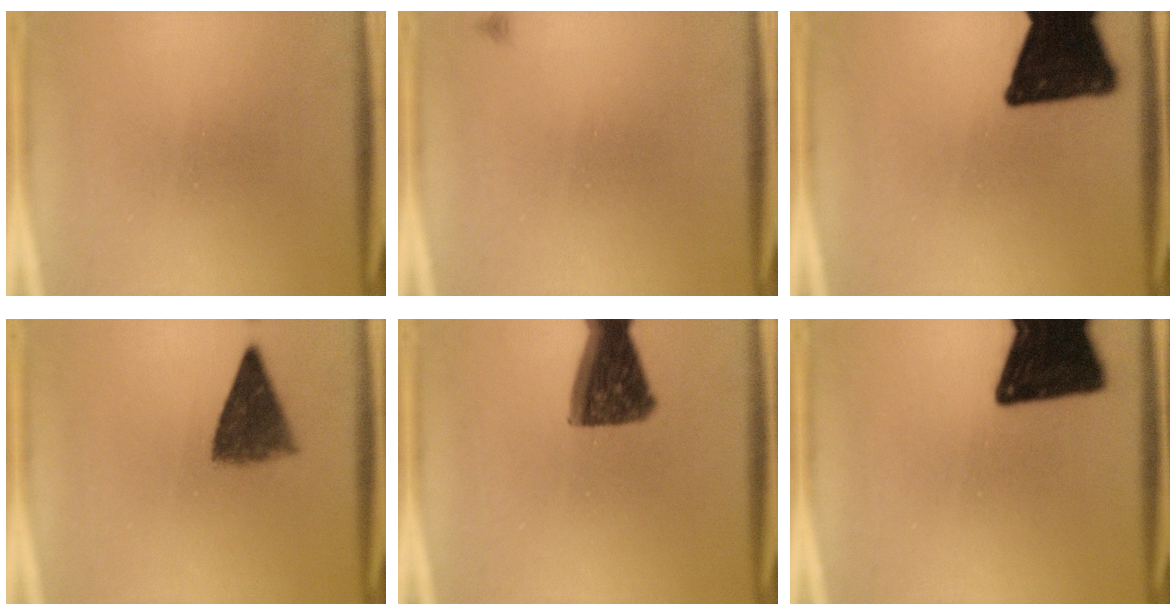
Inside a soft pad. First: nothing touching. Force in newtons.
{"total": 0.9}
{"total": 18.1}
{"total": 5.6}
{"total": 11.1}
{"total": 19.5}